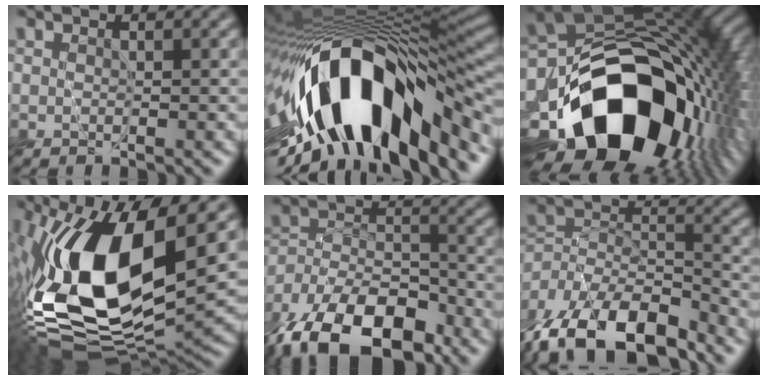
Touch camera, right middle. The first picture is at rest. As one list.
[{"total": 15.7, "force": [-5.8, 6.3, 13.1], "torque": [-0.219, 0.022, -0.095]}, {"total": 17.8, "force": [-8.1, 11.3, 11.1], "torque": [-0.174, -0.023, -0.127]}, {"total": 15.0, "force": [1.6, 6.5, 13.5], "torque": [-0.274, -0.012, 0.024]}, {"total": 15.2, "force": [-11.8, 6.8, 6.7], "torque": [-0.129, -0.014, -0.188]}, {"total": 12.6, "force": [-9.5, 5.4, 6.3], "torque": [-0.130, 0.001, -0.168]}]